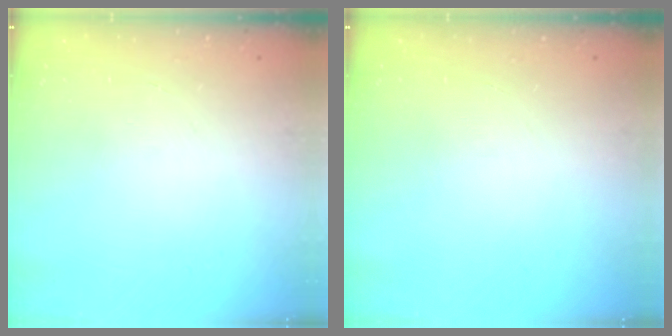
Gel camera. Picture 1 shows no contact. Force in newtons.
{"total": 0.0}